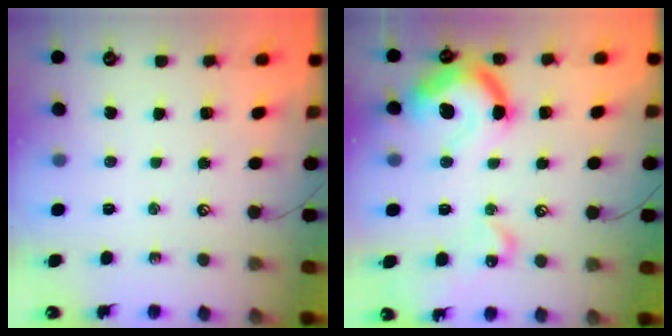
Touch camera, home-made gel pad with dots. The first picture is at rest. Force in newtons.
{"total": 22.6, "press": 22.5, "slide": 2.4}